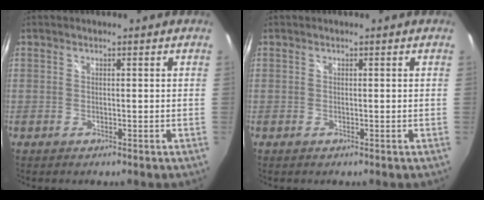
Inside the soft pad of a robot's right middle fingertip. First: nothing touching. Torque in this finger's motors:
{"motor_torque": [0.00, 0.00, 0.00, 0.00]}